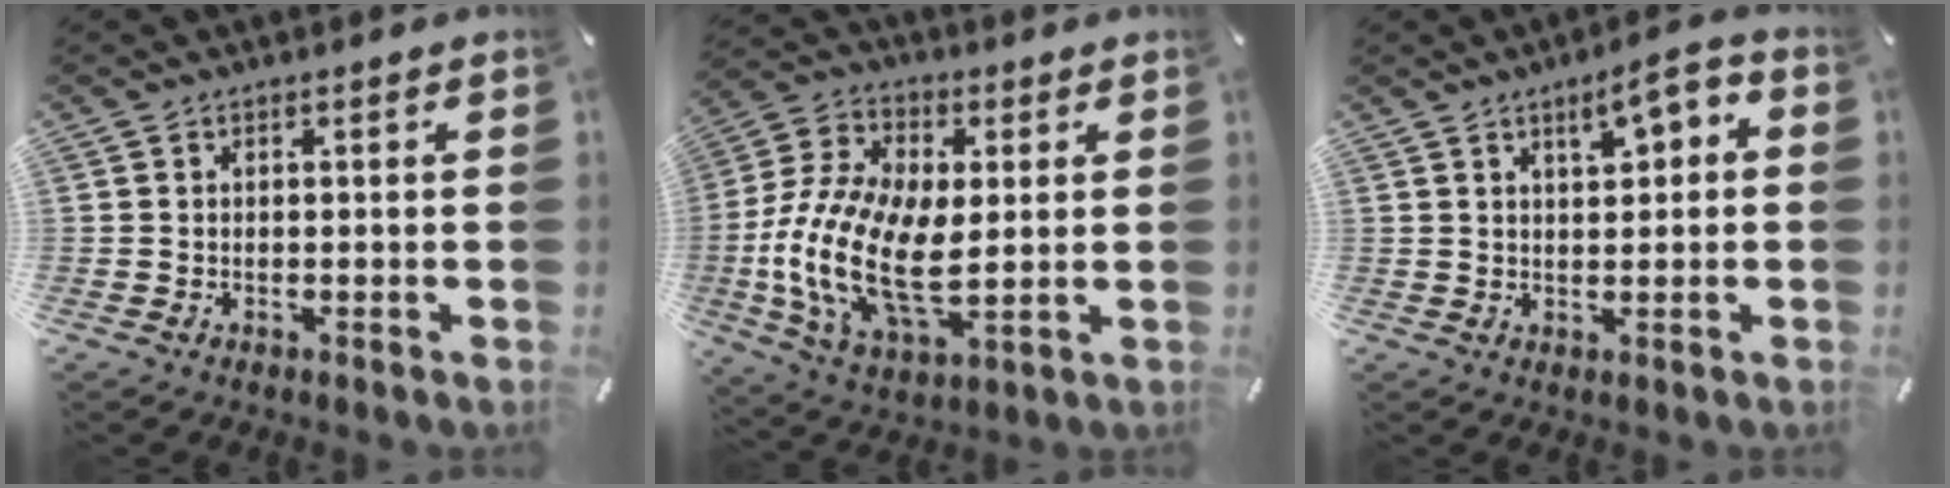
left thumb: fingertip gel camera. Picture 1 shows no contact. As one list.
[{"total": 17.1, "force": [-1.0, 9.9, 13.9], "torque": [-0.309, -0.010, -0.016]}, {"total": 6.3, "force": [2.5, 2.7, 5.1], "torque": [-0.070, -0.006, 0.036]}]